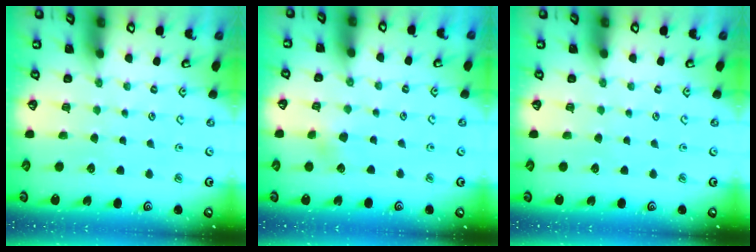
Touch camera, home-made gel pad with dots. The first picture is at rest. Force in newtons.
{"total": 4.3, "press": 4.3, "slide": 0.4}
{"total": 0.0}